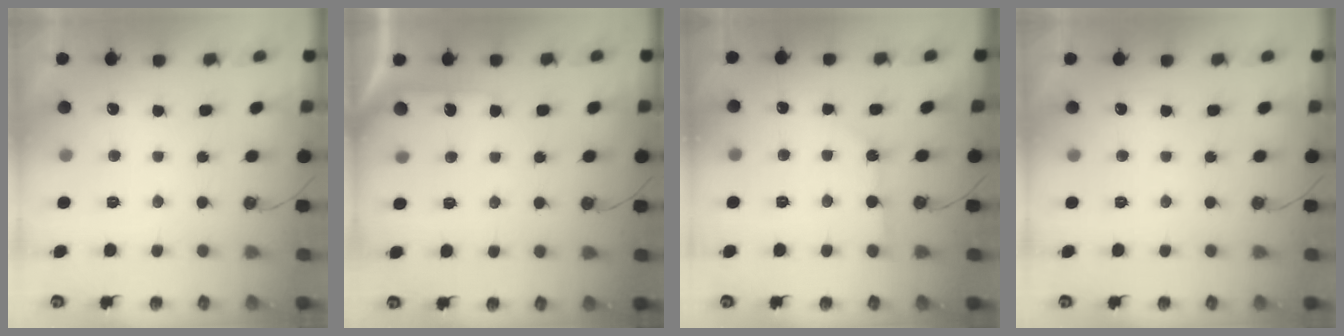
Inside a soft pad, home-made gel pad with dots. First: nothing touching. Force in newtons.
{"total": 3.7, "press": 3.7, "slide": 0.6}
{"total": 2.0, "press": 2.0, "slide": 0.3}
{"total": 0.0}